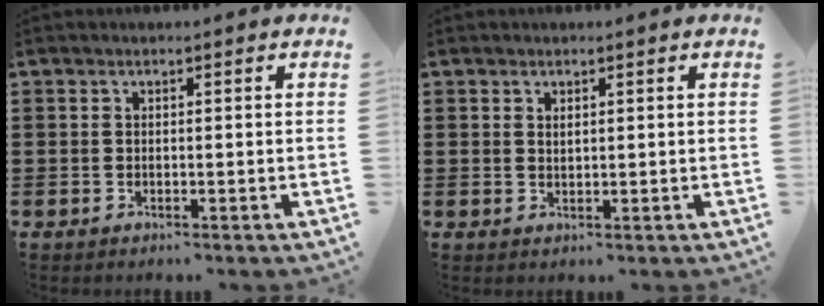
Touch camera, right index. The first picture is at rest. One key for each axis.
{"total": 0.7, "fx": 0.4, "fy": 0.3, "fz": 0.4, "tx": -0.008, "ty": 0.001, "tz": 0.008}